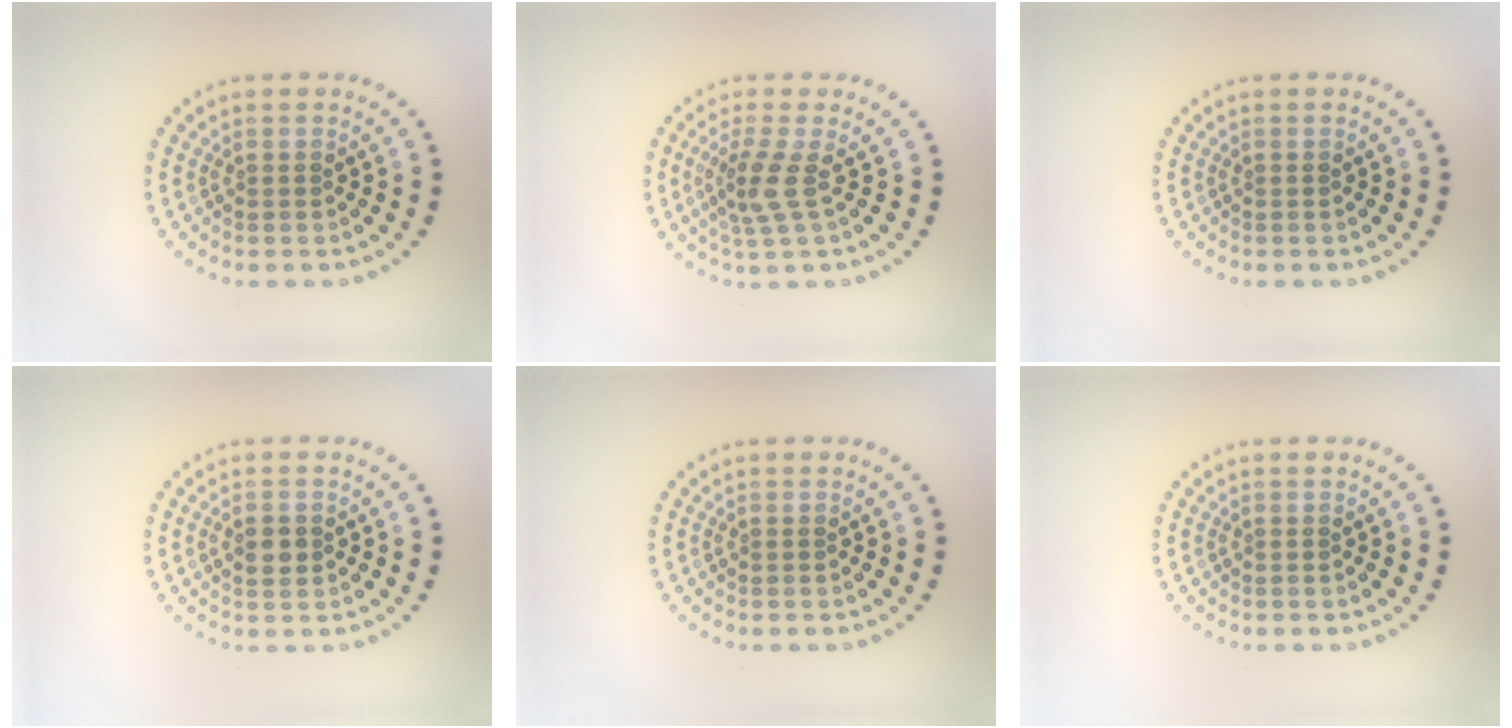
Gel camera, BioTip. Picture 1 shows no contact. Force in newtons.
{"total": 2.7, "press": 2.0, "slide": 1.8}
{"total": 0.0}
{"total": 1.8, "press": 1.8, "slide": 0.1}
{"total": 0.0}
{"total": 0.0}